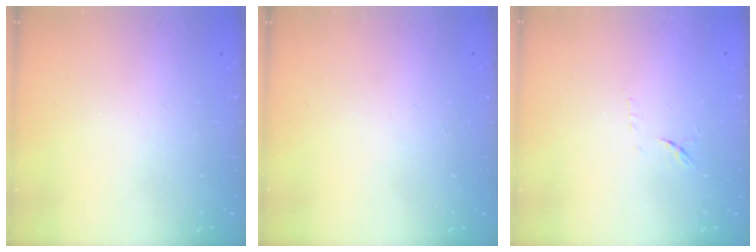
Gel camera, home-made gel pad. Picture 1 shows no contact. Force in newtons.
{"total": 0.0}
{"total": 8.0, "press": 7.9, "slide": 0.9}